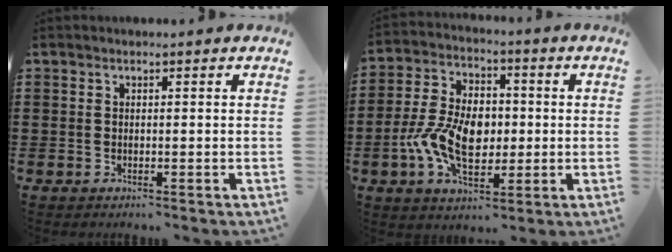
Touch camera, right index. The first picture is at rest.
{"total": 9.9, "force": [-1.4, 6.6, 7.3], "torque": [-0.153, 0.010, -0.027]}